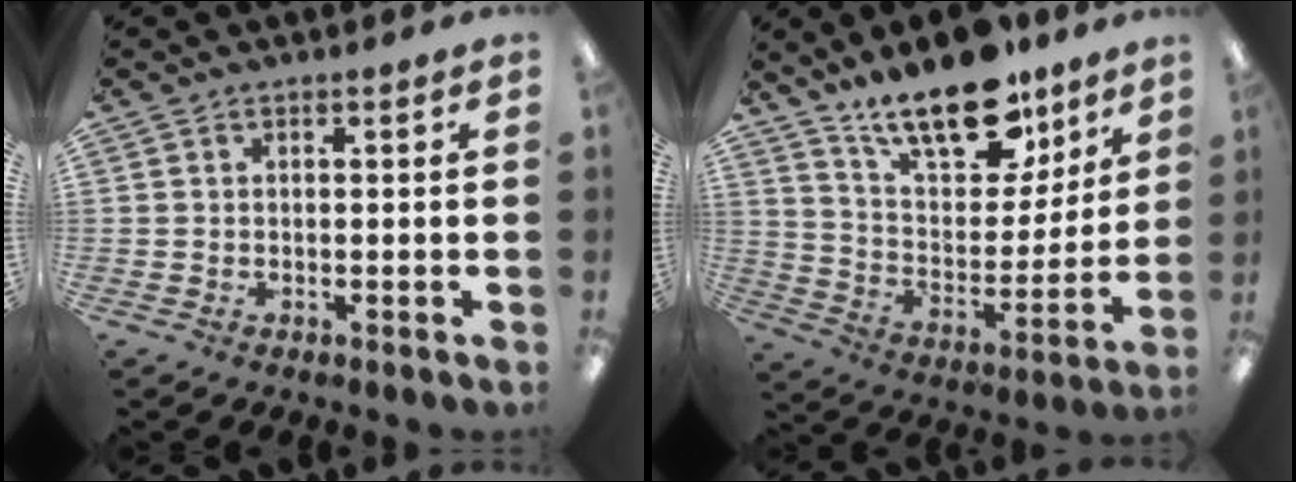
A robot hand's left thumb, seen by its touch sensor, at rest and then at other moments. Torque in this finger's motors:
{"motor_torque": [1.36, 1.79, 1.49, -1.28, 0.22]}